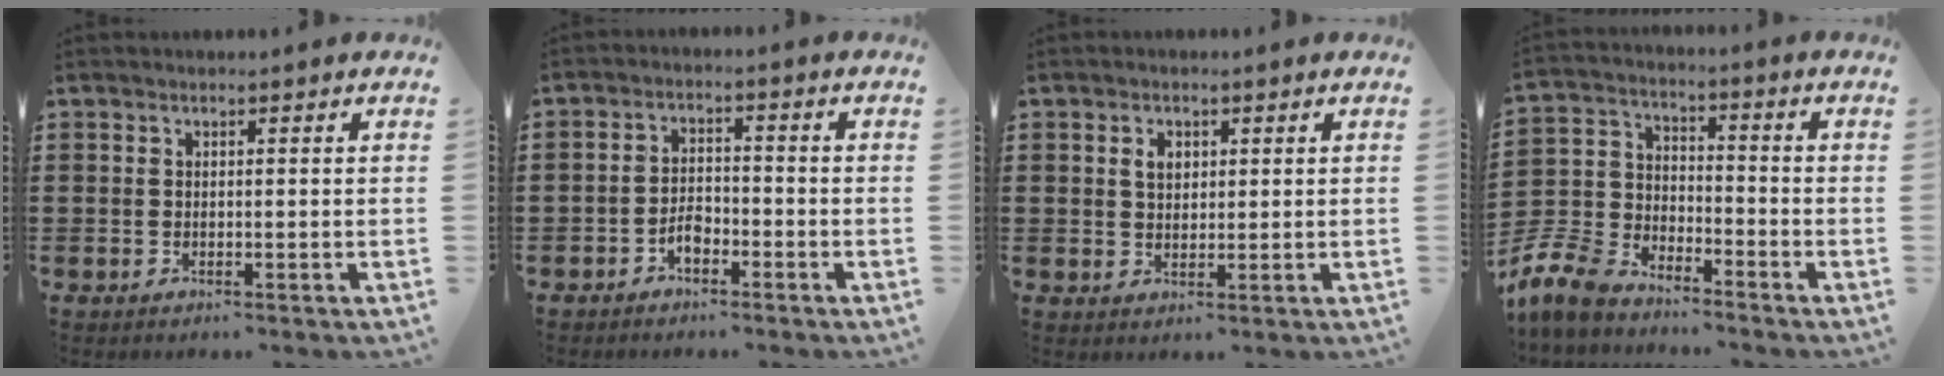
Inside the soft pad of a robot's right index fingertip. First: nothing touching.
{"total": 3.2, "force": [-1.9, 1.7, 1.9], "torque": [-0.044, 0.003, -0.040]}
{"total": 2.5, "force": [0.8, 1.7, 1.6], "torque": [-0.037, 0.008, 0.015]}
{"total": 8.7, "force": [-7.9, 2.7, 2.3], "torque": [-0.076, 0.013, -0.165]}